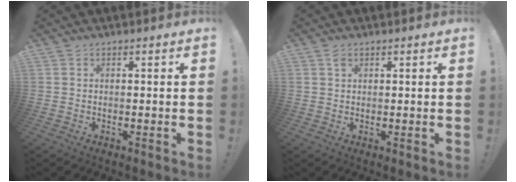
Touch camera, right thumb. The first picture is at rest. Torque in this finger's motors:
{"motor_torque": [0.92, 0.40, -0.26, -0.12, 0.00]}